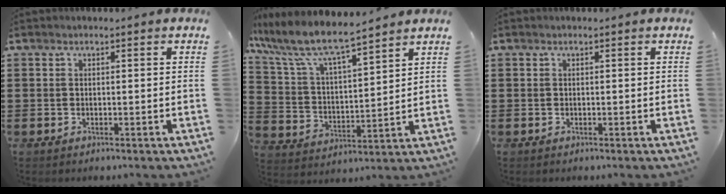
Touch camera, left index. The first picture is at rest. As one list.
[{"total": 7.6, "force": [6.6, 1.0, 3.6], "torque": [-0.100, -0.036, 0.110]}, {"total": 0.0}]